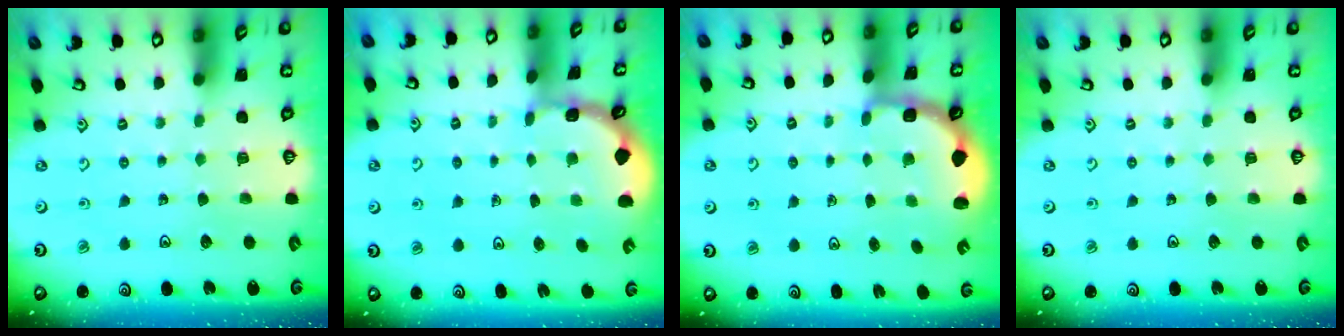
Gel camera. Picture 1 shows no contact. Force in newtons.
{"total": 1.5, "press": 1.5, "slide": 0.2}
{"total": 2.5, "press": 2.2, "slide": 1.2}
{"total": 0.0}